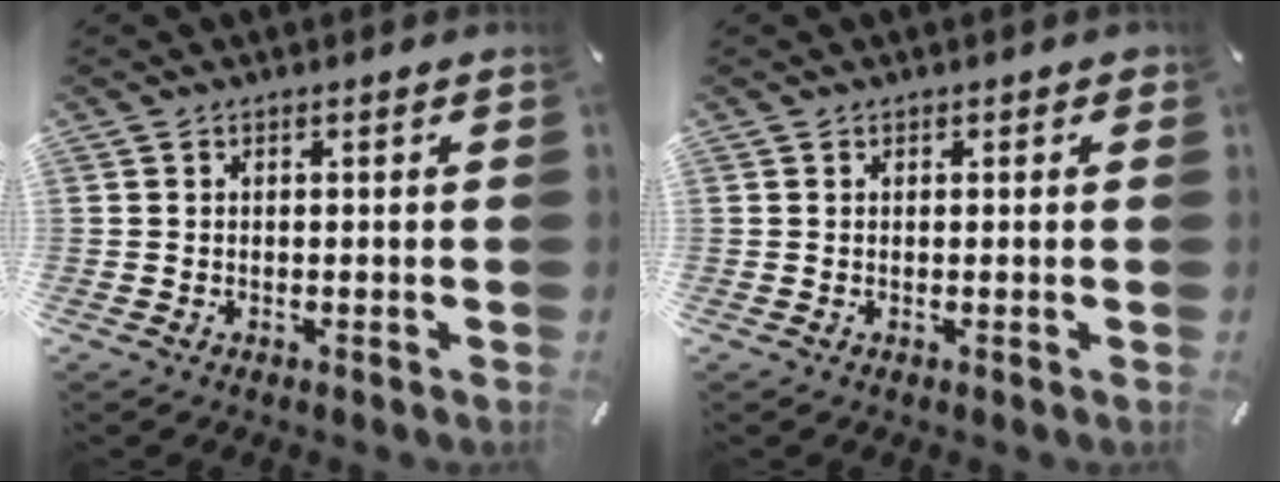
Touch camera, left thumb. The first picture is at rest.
{"total": 0.6, "force": [0.3, 0.5, 0.1], "torque": [0.007, 0.000, 0.003]}